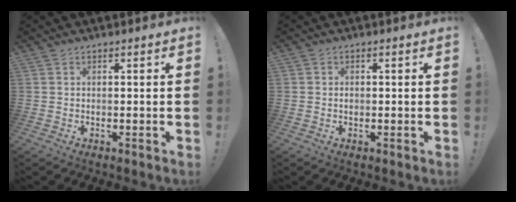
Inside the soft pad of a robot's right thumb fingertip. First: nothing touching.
{"total": 0.7, "force": [0.1, 0.7, 0.0], "torque": [0.007, 0.001, -0.001]}